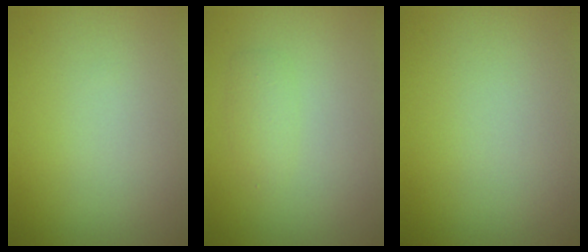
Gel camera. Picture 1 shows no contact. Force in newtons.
{"total": 1.5, "press": 1.4, "slide": 0.1}
{"total": 0.0}